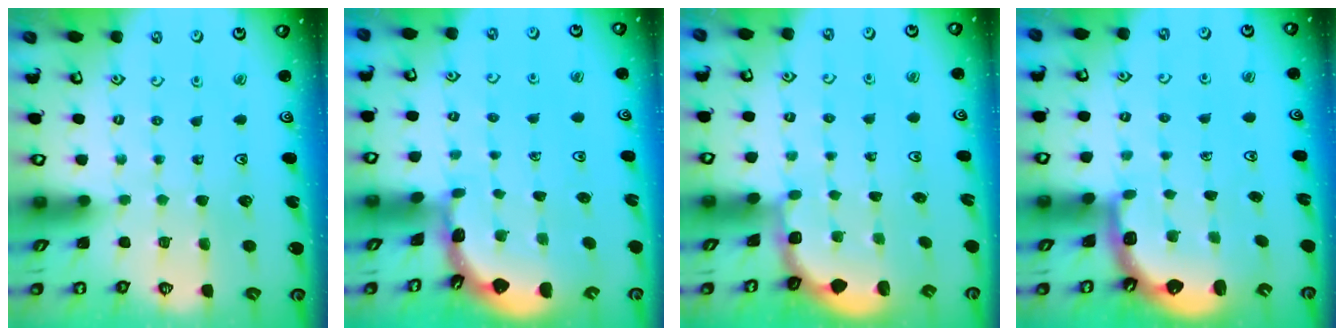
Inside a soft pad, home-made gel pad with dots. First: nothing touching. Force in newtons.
{"total": 1.6, "press": 1.6, "slide": 0.1}
{"total": 1.9, "press": 1.8, "slide": 0.7}
{"total": 2.8, "press": 2.5, "slide": 1.2}